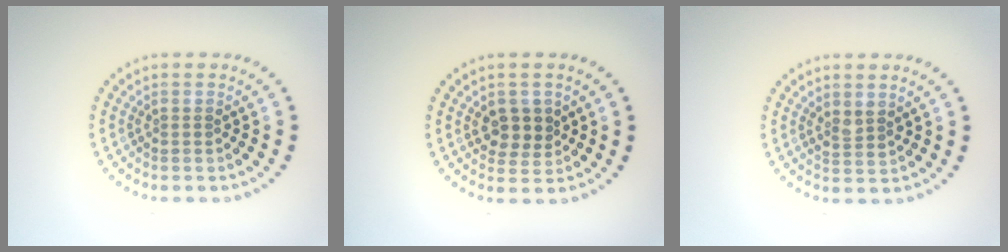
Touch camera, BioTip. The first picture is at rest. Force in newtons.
{"total": 2.5, "press": 2.3, "slide": 0.9}
{"total": 1.3, "press": 1.1, "slide": 0.7}